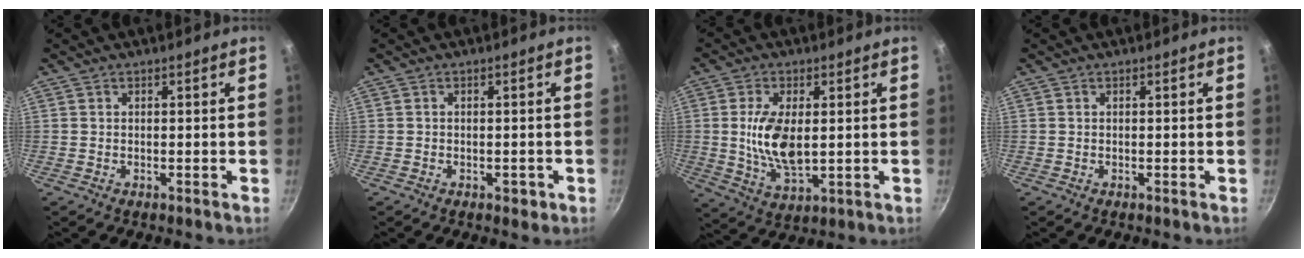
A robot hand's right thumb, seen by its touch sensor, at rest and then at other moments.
{"total": 1.7, "force": [-0.7, 1.0, 1.1], "torque": [-0.007, 0.002, -0.008]}
{"total": 10.3, "force": [0.7, 5.0, 9.0], "torque": [-0.173, -0.015, 0.022]}
{"total": 0.0}